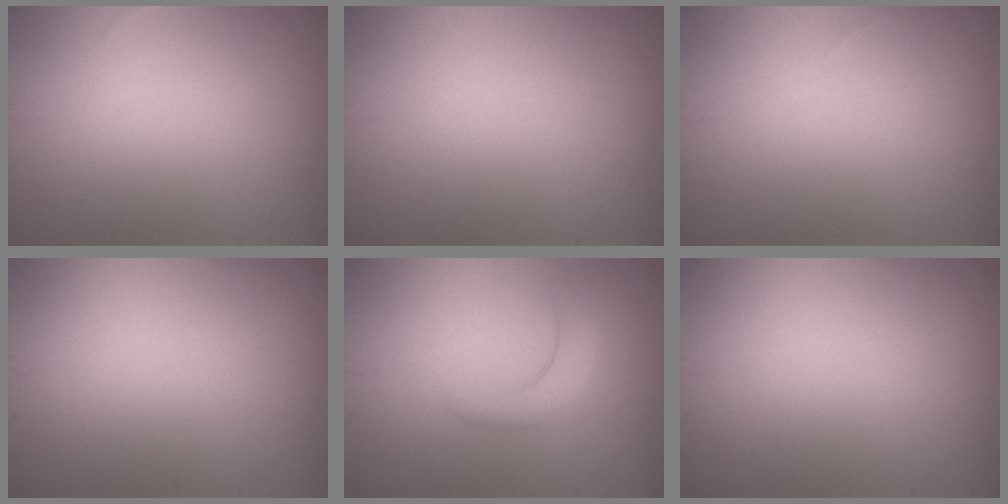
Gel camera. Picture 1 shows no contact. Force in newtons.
{"total": 0.0}
{"total": 0.0}
{"total": 0.0}
{"total": 2.1, "press": 2.1, "slide": 0.3}
{"total": 0.0}